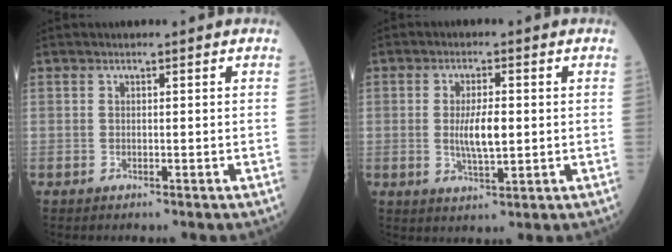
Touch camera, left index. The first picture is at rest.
{"total": 5.2, "force": [0.0, 1.4, 5.0], "torque": [-0.093, -0.005, 0.002]}